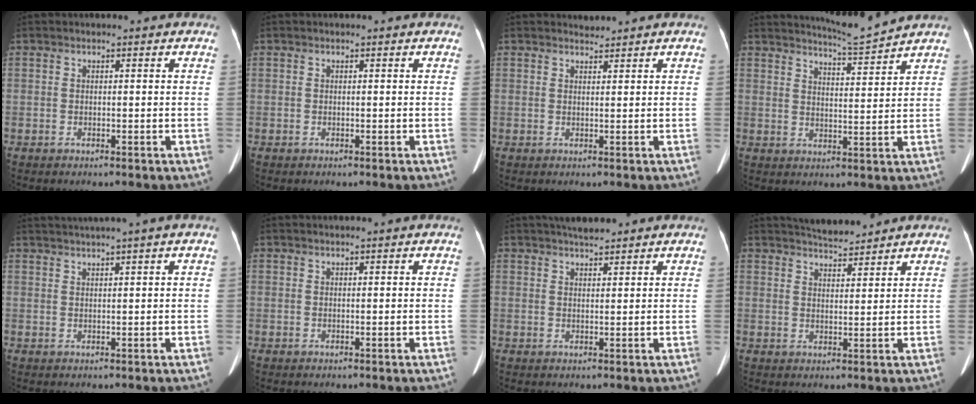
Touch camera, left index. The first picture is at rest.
{"total": 0.0}
{"total": 1.0, "force": [0.9, -0.1, -0.3], "torque": [-0.006, -0.002, 0.017]}
{"total": 5.9, "force": [5.7, -1.6, 0.6], "torque": [-0.025, -0.020, 0.095]}
{"total": 4.2, "force": [3.2, -1.3, 2.5], "torque": [-0.037, 0.018, 0.057]}
{"total": 0.0}
{"total": 3.8, "force": [3.3, 0.8, 1.7], "torque": [-0.025, 0.017, 0.055]}
{"total": 5.2, "force": [5.0, 0.5, 1.2], "torque": [-0.024, 0.012, 0.084]}